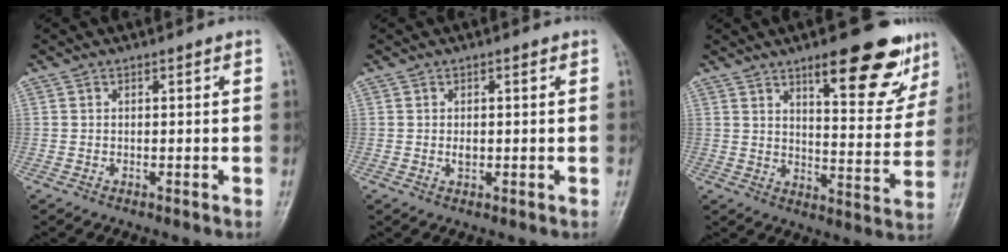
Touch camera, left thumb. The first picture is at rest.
{"total": 1.5, "force": [0.1, 1.0, 1.2], "torque": [-0.014, -0.001, 0.001]}
{"total": 17.0, "force": [10.5, 5.4, 12.1], "torque": [-0.112, -0.058, 0.147]}